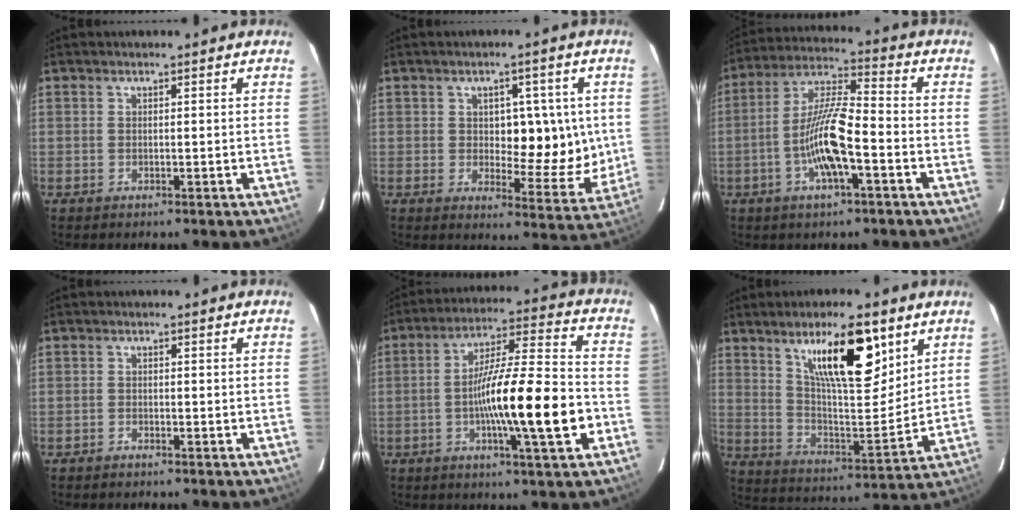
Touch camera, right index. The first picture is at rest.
{"total": 10.2, "force": [1.1, 5.3, 8.6], "torque": [-0.091, 0.007, 0.026]}
{"total": 11.5, "force": [-3.5, 2.0, 10.8], "torque": [-0.212, 0.008, -0.065]}
{"total": 0.5, "force": [-0.5, 0.2, 0.0], "torque": [-0.005, 0.000, -0.009]}
{"total": 16.3, "force": [-3.9, 0.8, 15.8], "torque": [-0.262, -0.001, -0.066]}
{"total": 15.7, "force": [8.4, 3.7, 12.7], "torque": [-0.207, -0.001, 0.151]}